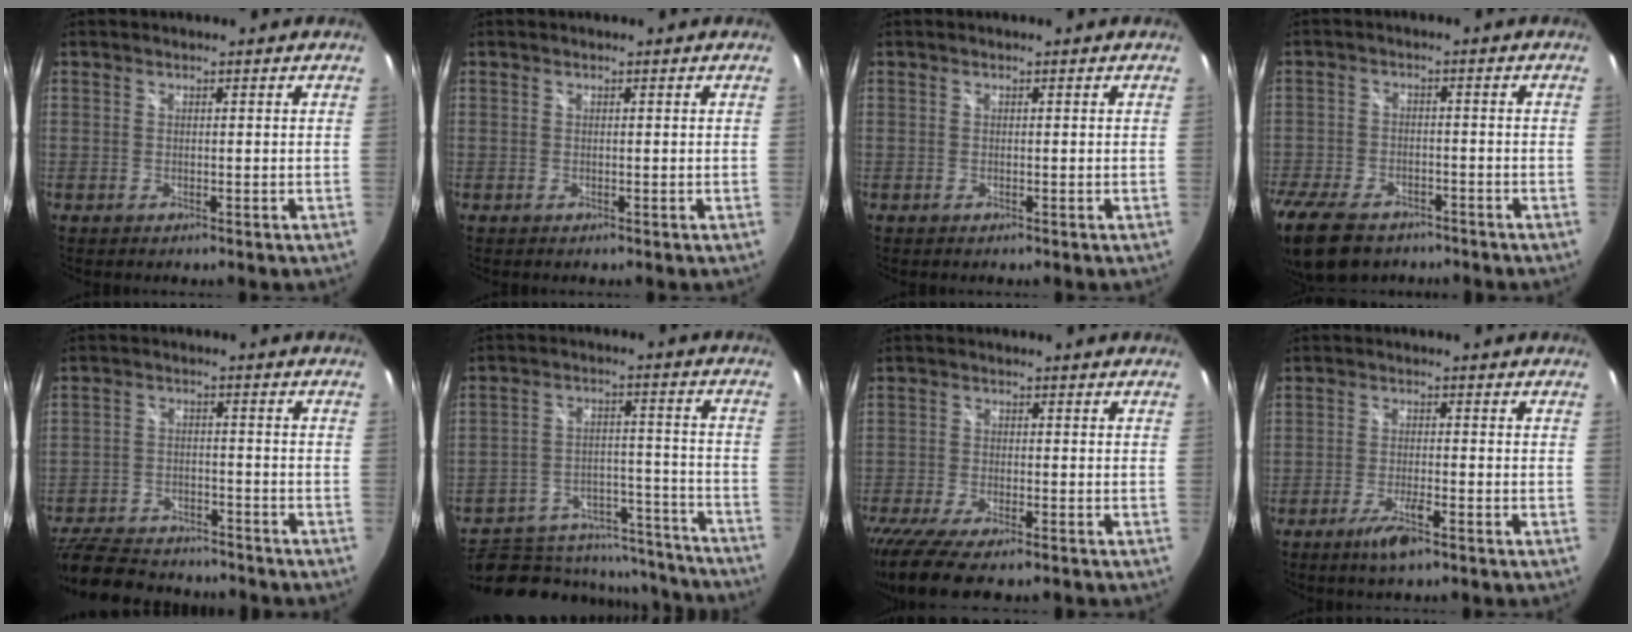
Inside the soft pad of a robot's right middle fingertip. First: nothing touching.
{"total": 0.0}
{"total": 0.0}
{"total": 14.5, "force": [-10.4, 7.5, 6.8], "torque": [-0.188, -0.027, -0.181]}
{"total": 19.3, "force": [-15.8, 7.6, 7.9], "torque": [-0.194, -0.006, -0.238]}
{"total": 21.7, "force": [-16.2, 11.3, 9.0], "torque": [-0.184, 0.029, -0.188]}
{"total": 11.4, "force": [-8.9, 2.5, 6.7], "torque": [-0.157, -0.048, -0.156]}
{"total": 5.0, "force": [-3.3, 0.8, 3.7], "torque": [-0.087, -0.009, -0.061]}